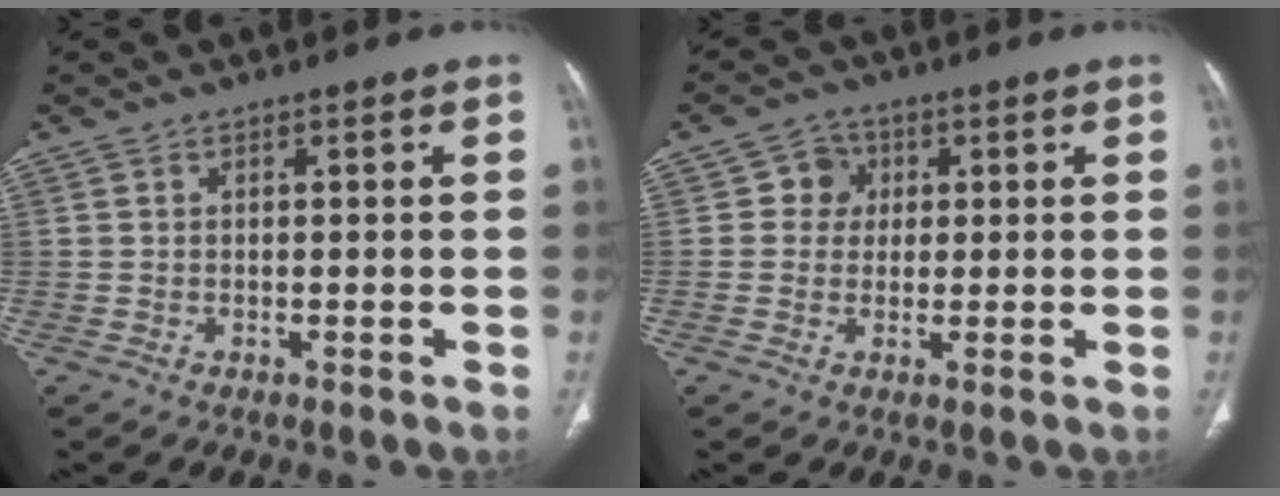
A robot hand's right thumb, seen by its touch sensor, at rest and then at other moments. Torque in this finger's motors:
{"motor_torque": [-0.06, 0.21, 0.42, 0.24, 0.01]}